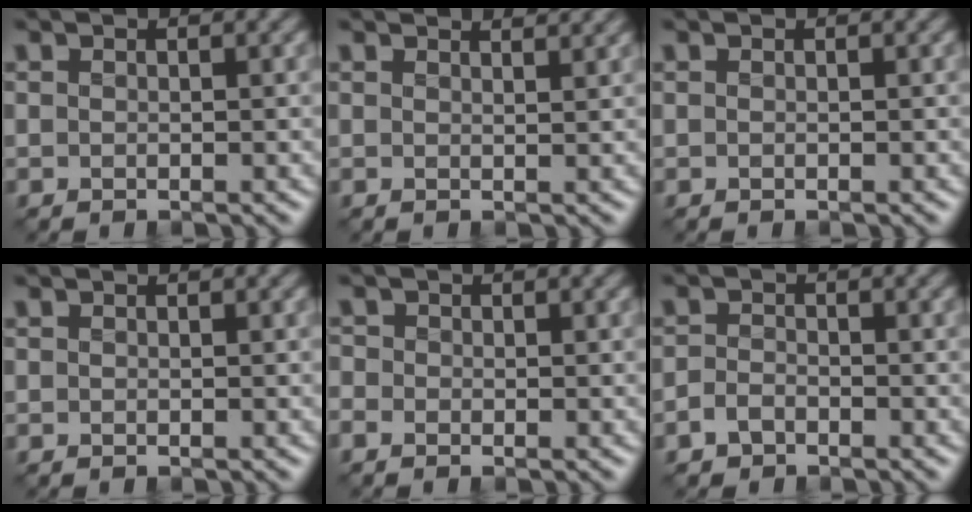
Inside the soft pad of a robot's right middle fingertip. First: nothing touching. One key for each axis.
{"total": 2.3, "fx": 2.1, "fy": 0.3, "fz": 0.7, "tx": -0.006, "ty": 0.005, "tz": 0.018}
{"total": 0.0}
{"total": 0.0}
{"total": 1.3, "fx": -0.8, "fy": 1.0, "fz": 0.3, "tx": -0.003, "ty": -0.004, "tz": -0.021}
{"total": 1.7, "fx": -1.3, "fy": 1.0, "fz": 0.6, "tx": -0.011, "ty": 0.001, "tz": -0.031}